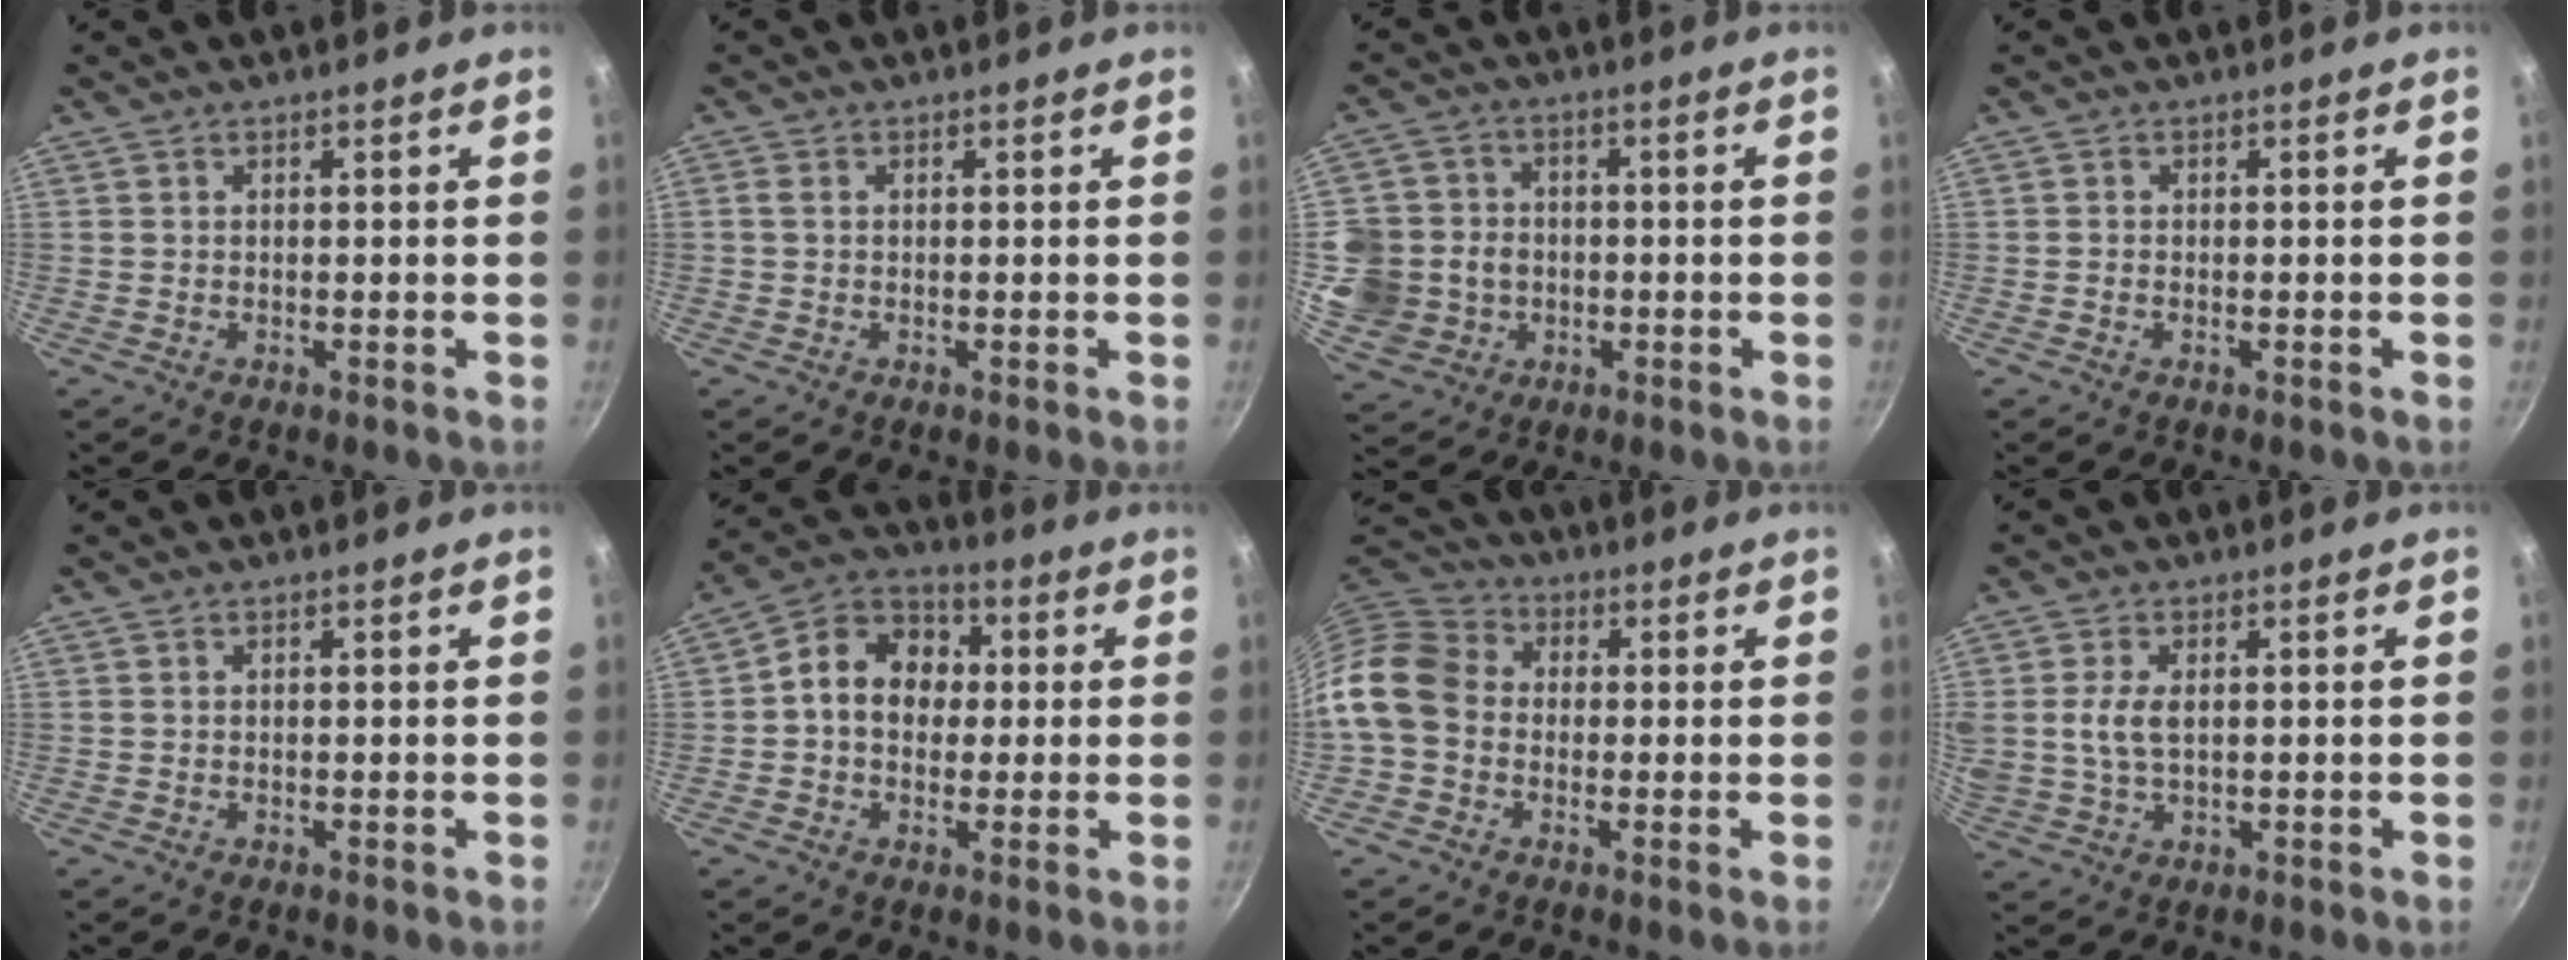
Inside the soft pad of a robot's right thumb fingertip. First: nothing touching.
{"total": 1.1, "force": [0.1, 0.9, 0.7], "torque": [-0.015, 0.003, 0.000]}
{"total": 13.6, "force": [-1.4, 12.5, 5.1], "torque": [-0.099, 0.016, -0.020]}
{"total": 0.6, "force": [-0.3, 0.3, 0.5], "torque": [-0.012, 0.002, -0.007]}
{"total": 0.0}
{"total": 11.1, "force": [0.7, 9.0, 6.5], "torque": [-0.071, 0.026, -0.011]}
{"total": 11.2, "force": [-0.9, 9.1, 6.5], "torque": [-0.100, 0.026, -0.038]}
{"total": 5.6, "force": [0.9, 3.0, 4.6], "torque": [-0.094, 0.000, 0.017]}